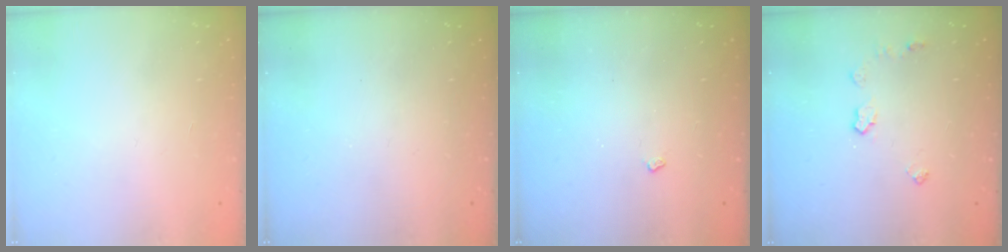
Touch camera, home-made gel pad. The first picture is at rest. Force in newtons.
{"total": 0.0}
{"total": 3.0, "press": 2.9, "slide": 0.5}
{"total": 4.9, "press": 4.9, "slide": 0.0}